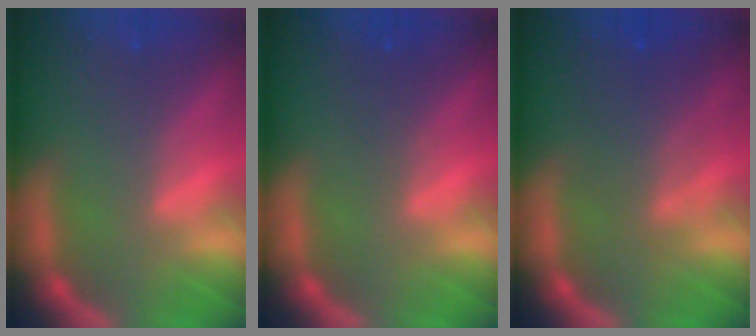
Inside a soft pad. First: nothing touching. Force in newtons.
{"total": 1.4}
{"total": 4.6}